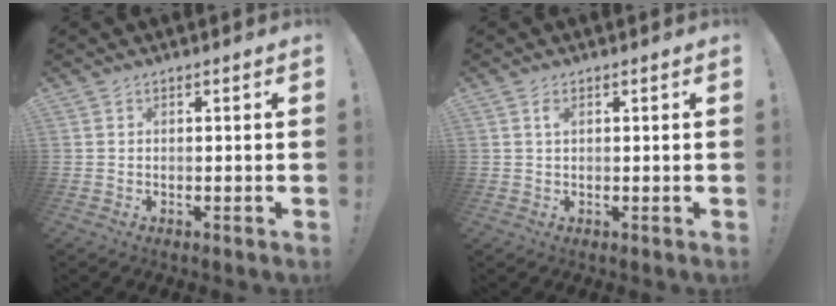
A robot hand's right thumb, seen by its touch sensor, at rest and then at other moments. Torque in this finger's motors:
{"motor_torque": [0.49, 0.44, 0.52, -0.08, -0.05]}